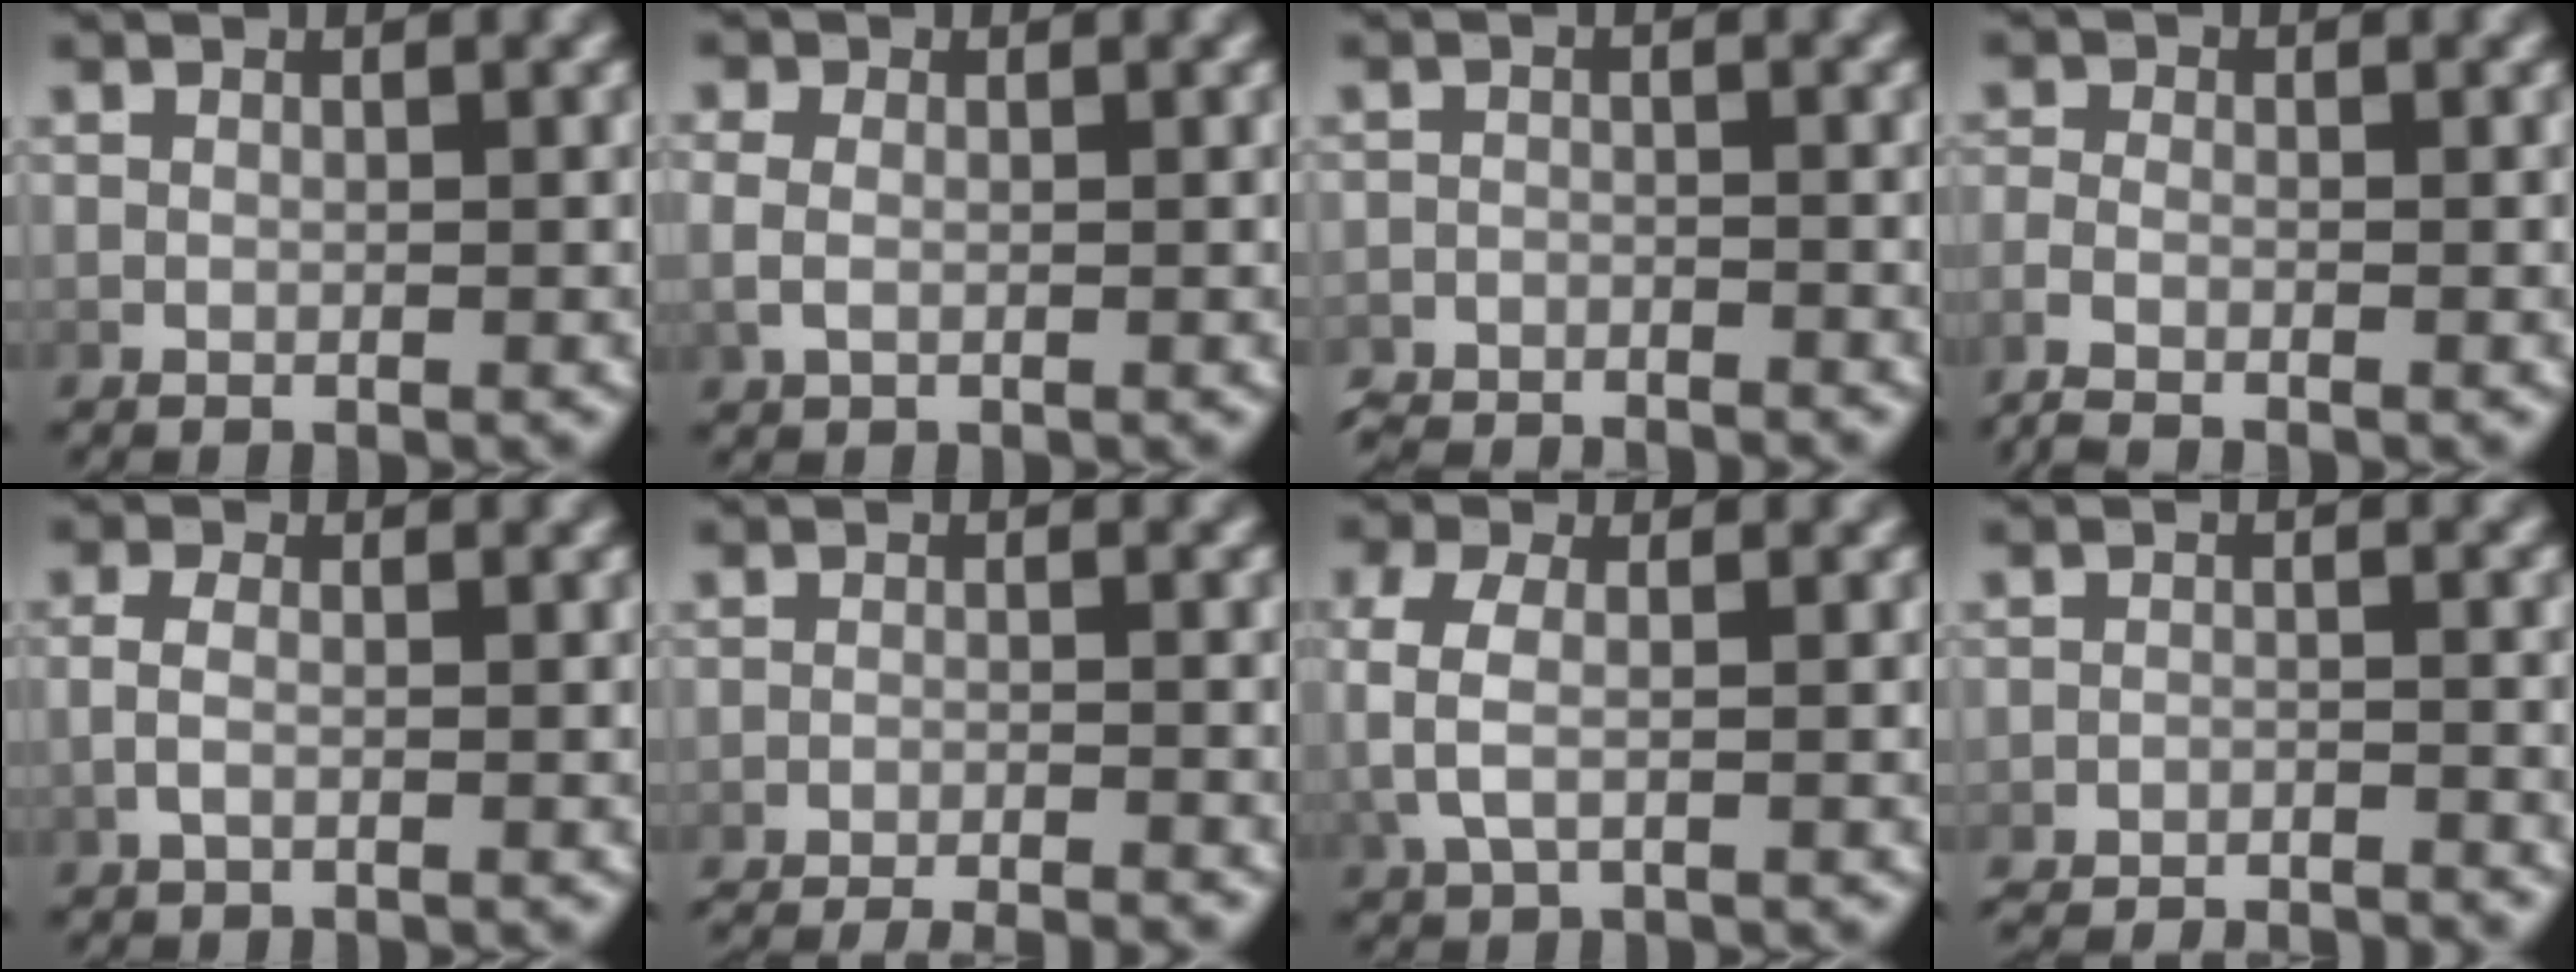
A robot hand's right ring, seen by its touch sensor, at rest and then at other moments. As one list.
[{"total": 1.9, "force": [0.1, 1.4, 1.2], "torque": [-0.037, -0.006, 0.010]}, {"total": 3.8, "force": [-3.8, 0.6, -0.1], "torque": [0.007, -0.014, -0.063]}, {"total": 2.3, "force": [-1.8, 0.9, 1.0], "torque": [-0.029, -0.008, -0.030]}, {"total": 1.7, "force": [-0.2, 0.8, 1.5], "torque": [-0.039, -0.006, 0.001]}, {"total": 8.2, "force": [-7.9, 1.7, 1.2], "torque": [-0.004, -0.011, -0.126]}, {"total": 3.2, "force": [0.5, 1.7, 2.6], "torque": [-0.071, -0.002, 0.014]}, {"total": 6.4, "force": [-6.3, 1.2, 0.4], "torque": [0.008, -0.014, -0.101]}]